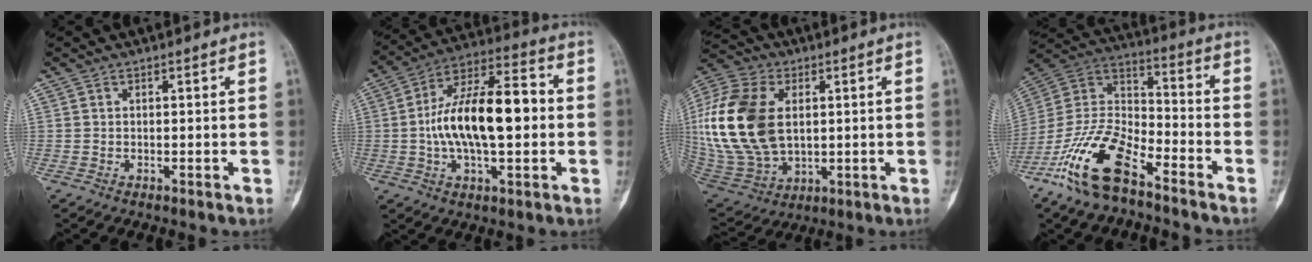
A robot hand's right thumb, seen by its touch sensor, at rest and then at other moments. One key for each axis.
{"total": 18.7, "fx": -0.3, "fy": 8.3, "fz": 16.8, "tx": -0.286, "ty": 0.033, "tz": -0.010}
{"total": 24.5, "fx": 3.1, "fy": 15.8, "fz": 18.5, "tx": -0.405, "ty": -0.011, "tz": 0.067}
{"total": 17.6, "fx": -11.1, "fy": 6.9, "fz": 11.8, "tx": -0.236, "ty": 0.064, "tz": -0.216}